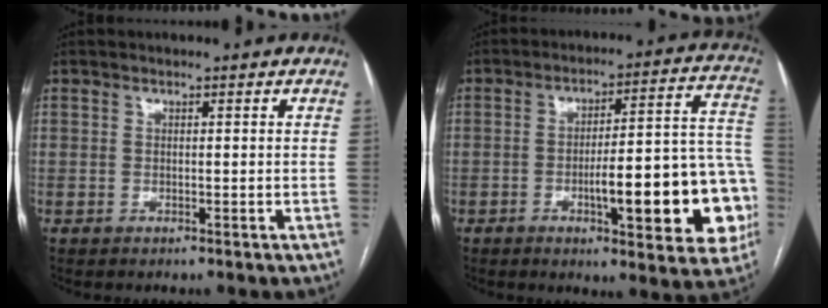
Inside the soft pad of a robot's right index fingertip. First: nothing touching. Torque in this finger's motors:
{"motor_torque": [1.21, -0.93, 0.48, 0.14]}